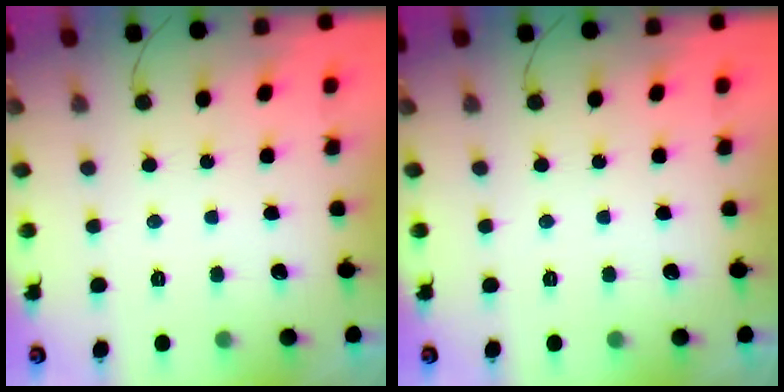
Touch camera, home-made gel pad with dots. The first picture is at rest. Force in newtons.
{"total": 0.0}